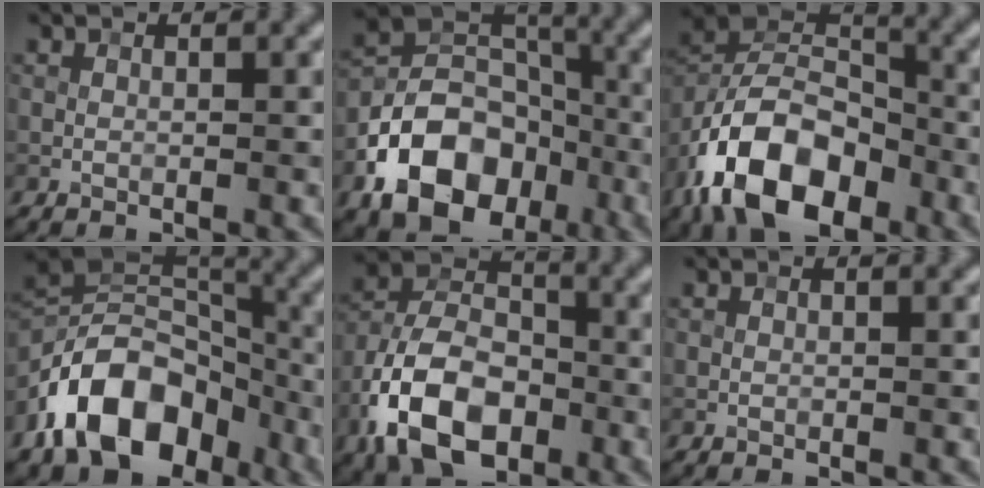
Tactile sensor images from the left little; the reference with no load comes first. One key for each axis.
{"total": 11.1, "fx": -4.9, "fy": 7.8, "fz": 6.1, "tx": -0.107, "ty": 0.003, "tz": -0.095}
{"total": 12.3, "fx": -6.0, "fy": 7.2, "fz": 7.9, "tx": -0.146, "ty": 0.005, "tz": -0.119}
{"total": 12.3, "fx": -6.3, "fy": 7.6, "fz": 7.3, "tx": -0.122, "ty": 0.010, "tz": -0.126}
{"total": 11.1, "fx": -5.1, "fy": 6.7, "fz": 7.3, "tx": -0.148, "ty": 0.003, "tz": -0.104}
{"total": 0.0}